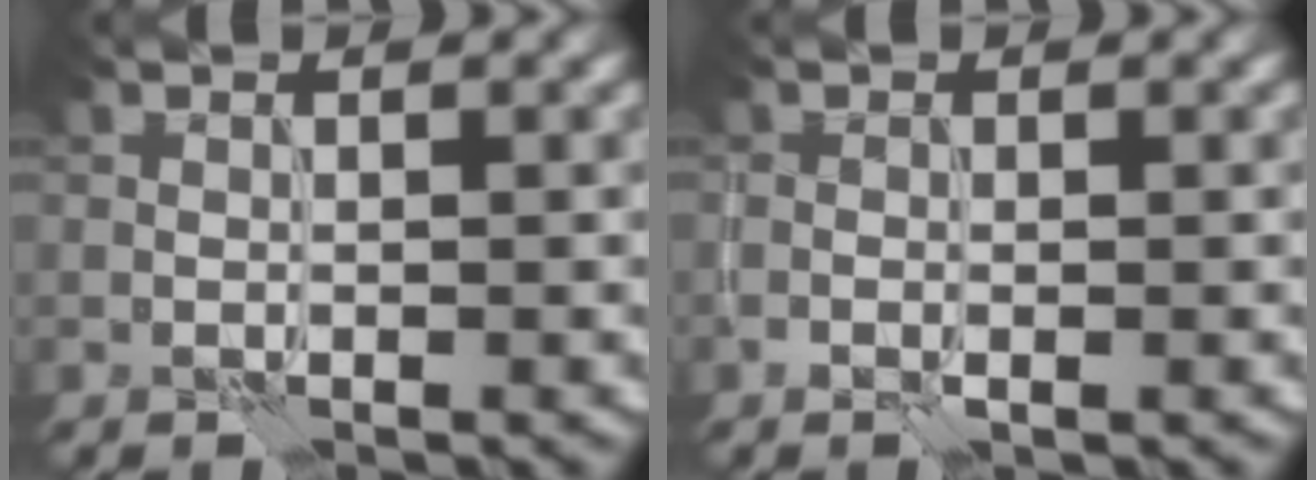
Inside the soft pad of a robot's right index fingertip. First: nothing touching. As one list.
[{"total": 0.0}]